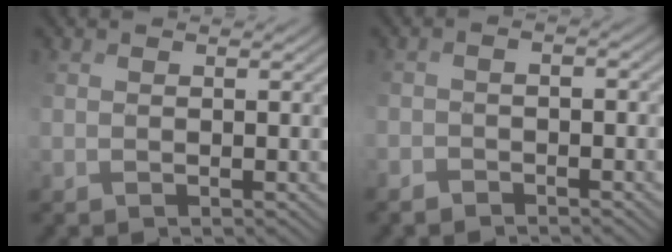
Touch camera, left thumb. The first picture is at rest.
{"total": 2.7, "force": [-2.4, 0.6, 0.9], "torque": [-0.011, 0.001, -0.049]}